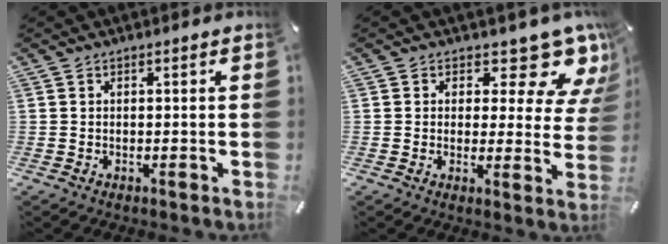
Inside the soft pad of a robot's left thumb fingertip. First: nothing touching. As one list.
[{"total": 10.7, "force": [7.0, 4.9, 6.5], "torque": [-0.073, -0.056, 0.118]}]